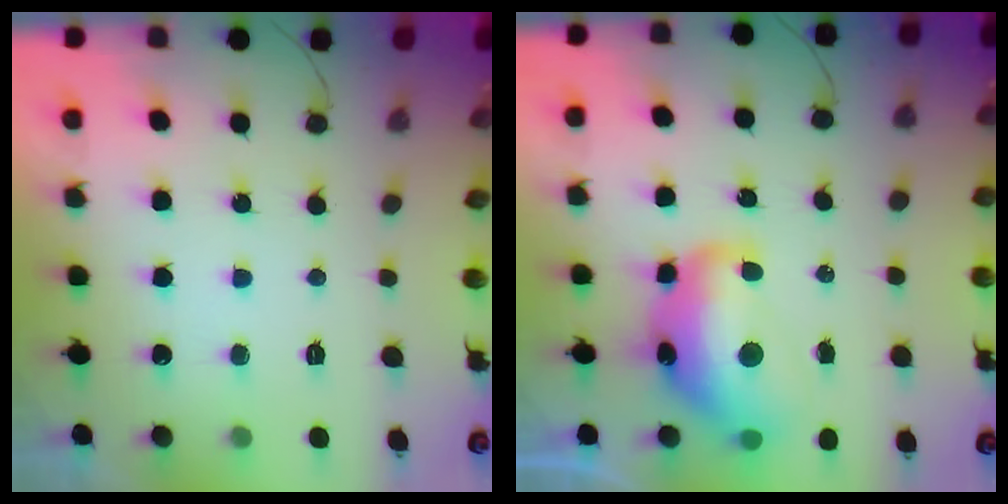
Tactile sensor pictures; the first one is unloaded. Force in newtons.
{"total": 15.3, "press": 15.2, "slide": 1.5}